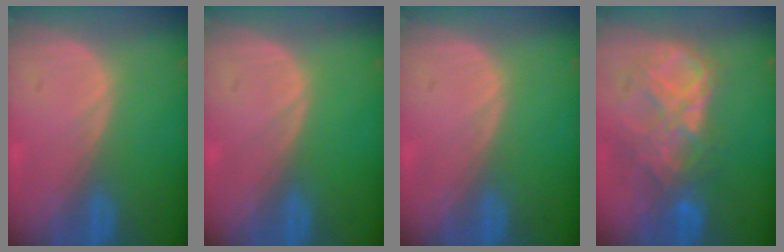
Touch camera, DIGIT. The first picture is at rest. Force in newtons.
{"total": 0.0}
{"total": 0.0}
{"total": 9.2, "press": 7.8, "slide": 4.8}